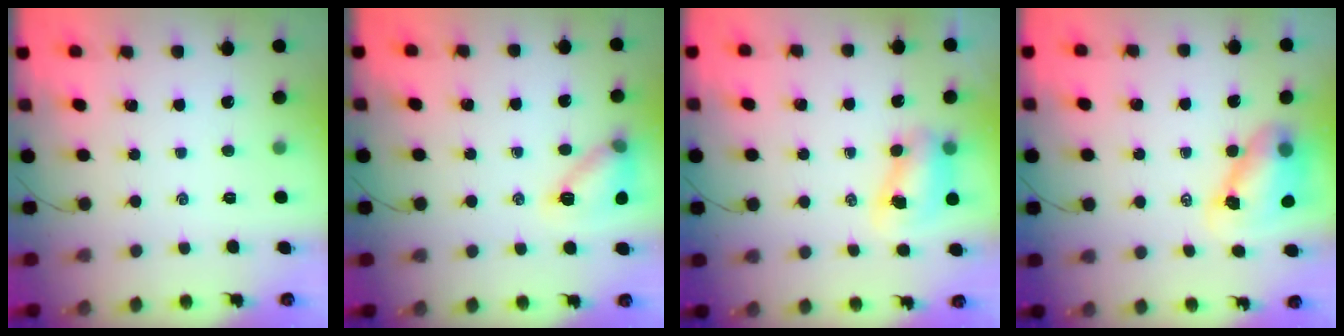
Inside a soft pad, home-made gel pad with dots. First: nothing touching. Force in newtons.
{"total": 11.7, "press": 11.6, "slide": 1.5}
{"total": 7.6, "press": 7.5, "slide": 1.0}
{"total": 8.4, "press": 8.2, "slide": 1.9}